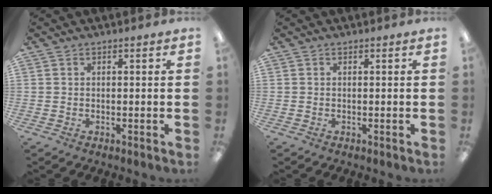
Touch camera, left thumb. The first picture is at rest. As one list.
[{"total": 0.0}]